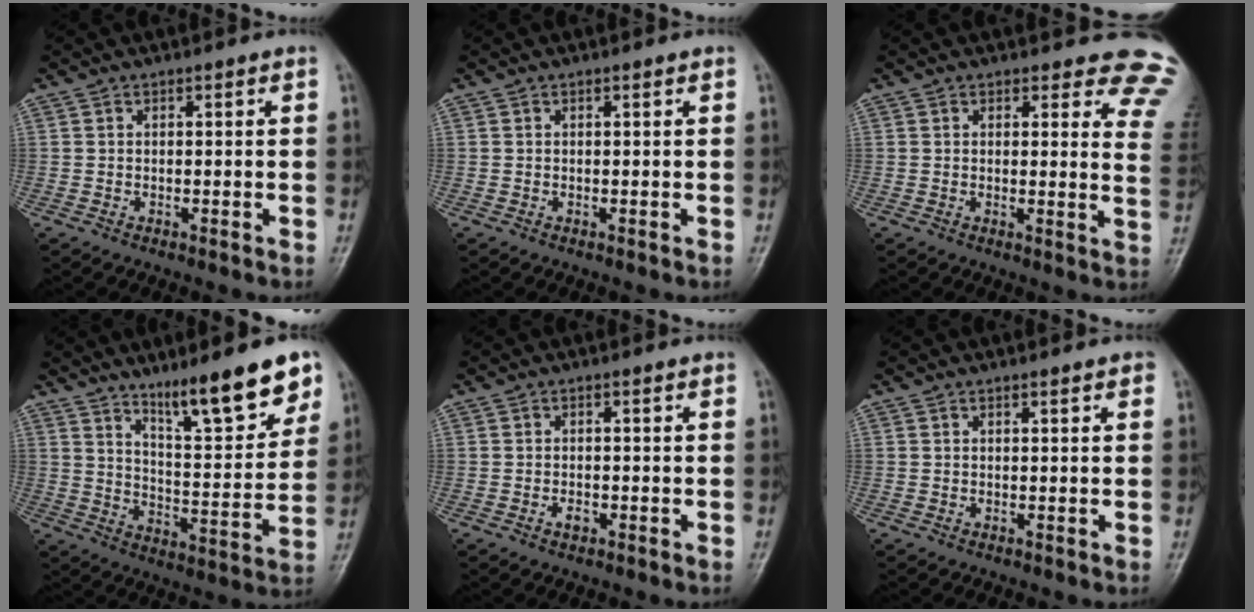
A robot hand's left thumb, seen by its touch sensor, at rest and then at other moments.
{"total": 0.0}
{"total": 11.2, "force": [10.4, 3.4, 2.3], "torque": [0.032, -0.085, 0.075]}
{"total": 15.3, "force": [10.6, 3.1, 10.6], "torque": [-0.131, -0.068, 0.174]}
{"total": 1.3, "force": [-0.5, 0.8, 1.0], "torque": [-0.013, 0.002, -0.007]}
{"total": 1.1, "force": [0.7, 0.2, 0.8], "torque": [-0.009, 0.000, 0.008]}